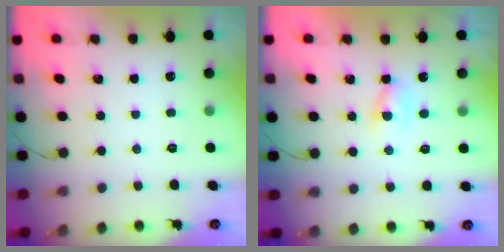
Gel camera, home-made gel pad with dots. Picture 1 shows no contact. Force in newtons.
{"total": 1.4, "press": 1.3, "slide": 0.7}